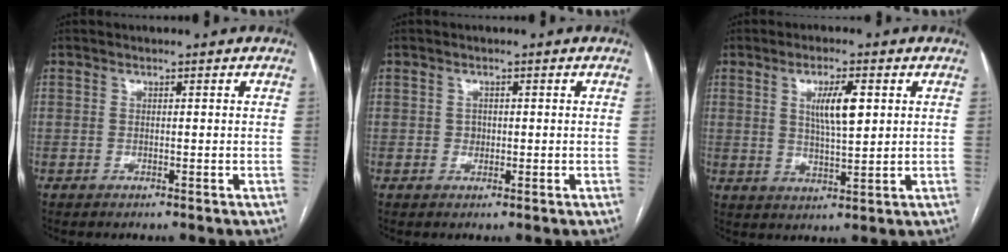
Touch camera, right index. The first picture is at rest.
{"total": 1.1, "force": [-0.1, 1.0, 0.4], "torque": [-0.005, 0.003, -0.001]}
{"total": 6.2, "force": [1.8, 1.2, 5.8], "torque": [-0.105, 0.000, 0.035]}